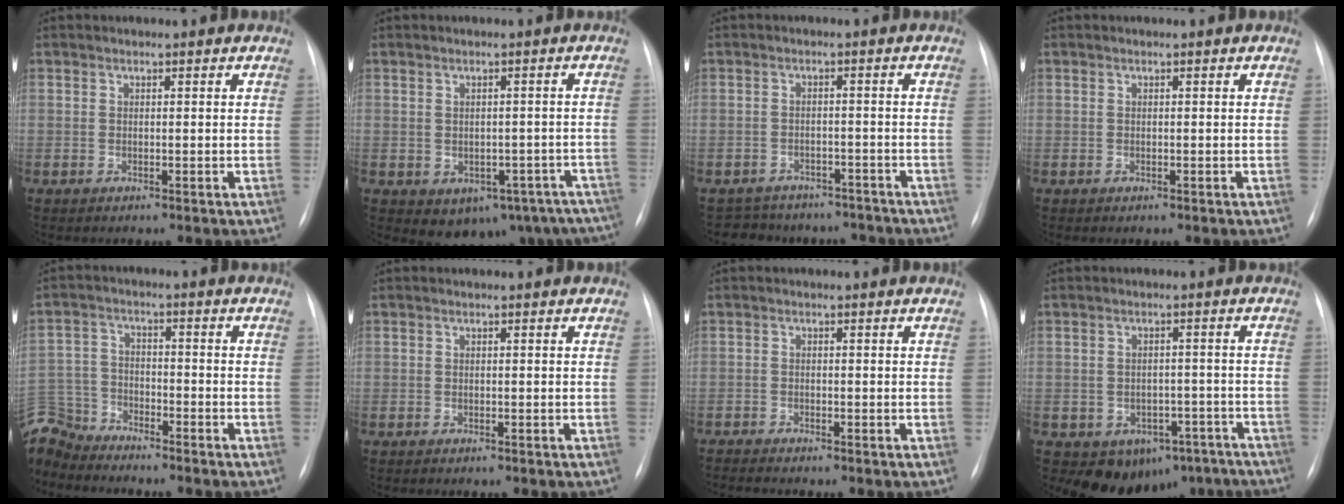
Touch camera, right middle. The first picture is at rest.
{"total": 12.6, "force": [-7.9, 8.3, 5.4], "torque": [-0.063, 0.012, -0.082]}
{"total": 9.5, "force": [-8.4, 4.4, 0.9], "torque": [-0.017, 0.020, -0.095]}
{"total": 0.0}
{"total": 9.0, "force": [-8.7, 2.5, 0.5], "torque": [-0.022, 0.007, -0.172]}
{"total": 0.5, "force": [-0.3, 0.0, 0.4], "torque": [-0.011, -0.004, -0.002]}
{"total": 2.2, "force": [-2.1, -0.6, 0.5], "torque": [-0.007, -0.008, -0.035]}
{"total": 12.3, "force": [-8.8, 7.8, 3.4], "torque": [-0.029, 0.033, -0.098]}